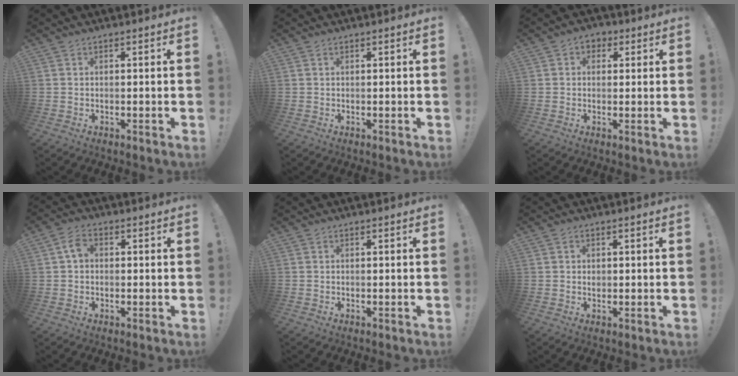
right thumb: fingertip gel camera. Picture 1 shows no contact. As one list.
[{"total": 0.0}, {"total": 3.6, "force": [1.0, 3.0, 1.7], "torque": [-0.015, -0.001, 0.016]}, {"total": 4.6, "force": [0.6, 3.2, 3.3], "torque": [-0.062, 0.014, 0.013]}, {"total": 0.0}, {"total": 0.8, "force": [-0.1, 0.7, 0.3], "torque": [-0.004, 0.003, -0.003]}]